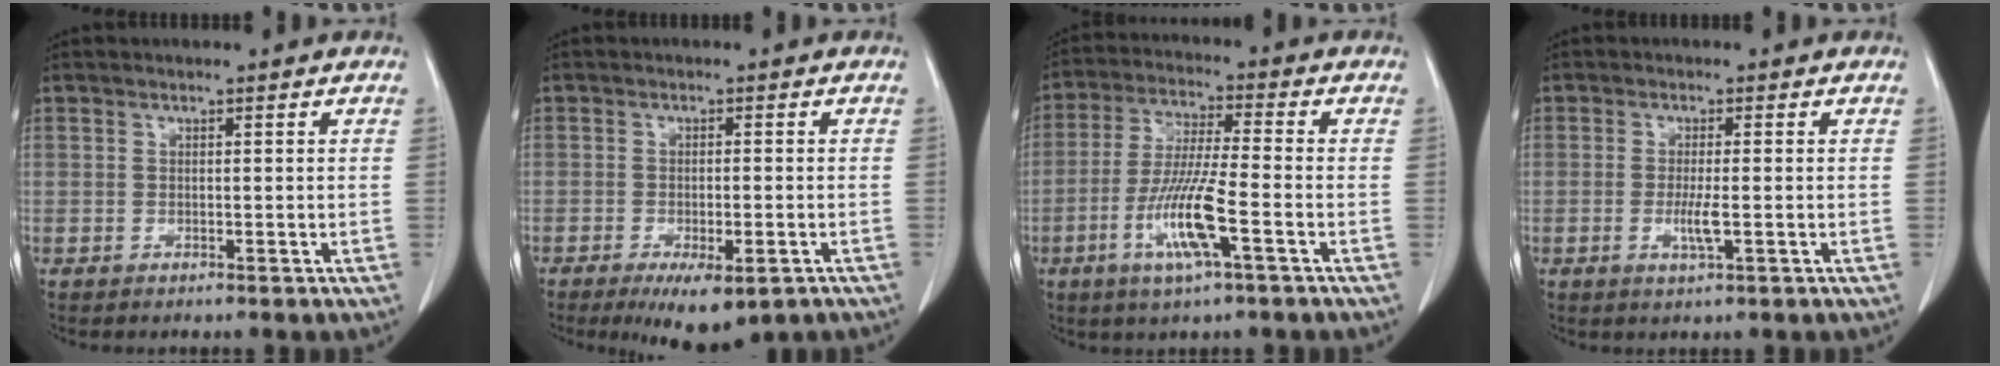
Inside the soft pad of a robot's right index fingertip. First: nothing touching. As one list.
[{"total": 7.3, "force": [-4.3, 2.2, 5.5], "torque": [-0.082, -0.014, -0.058]}, {"total": 10.6, "force": [-4.0, 0.4, 9.8], "torque": [-0.198, -0.014, -0.079]}, {"total": 3.0, "force": [-0.7, 0.2, 2.9], "torque": [-0.061, -0.007, -0.011]}]